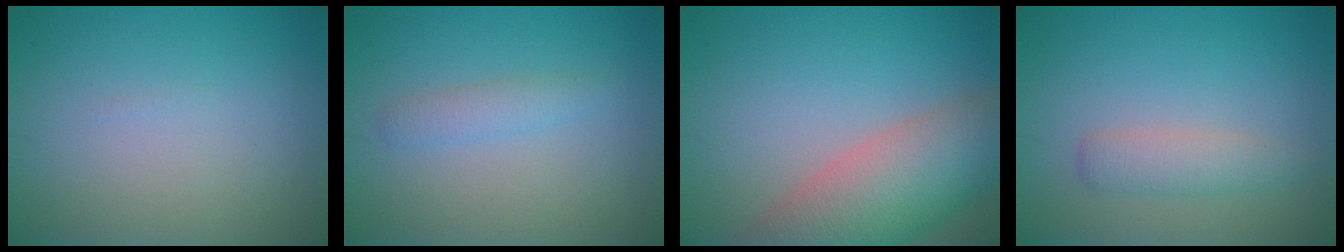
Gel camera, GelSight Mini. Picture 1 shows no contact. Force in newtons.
{"total": 1.6, "press": 1.6, "slide": 0.2}
{"total": 8.9, "press": 8.9, "slide": 0.4}
{"total": 2.2, "press": 2.2, "slide": 0.0}